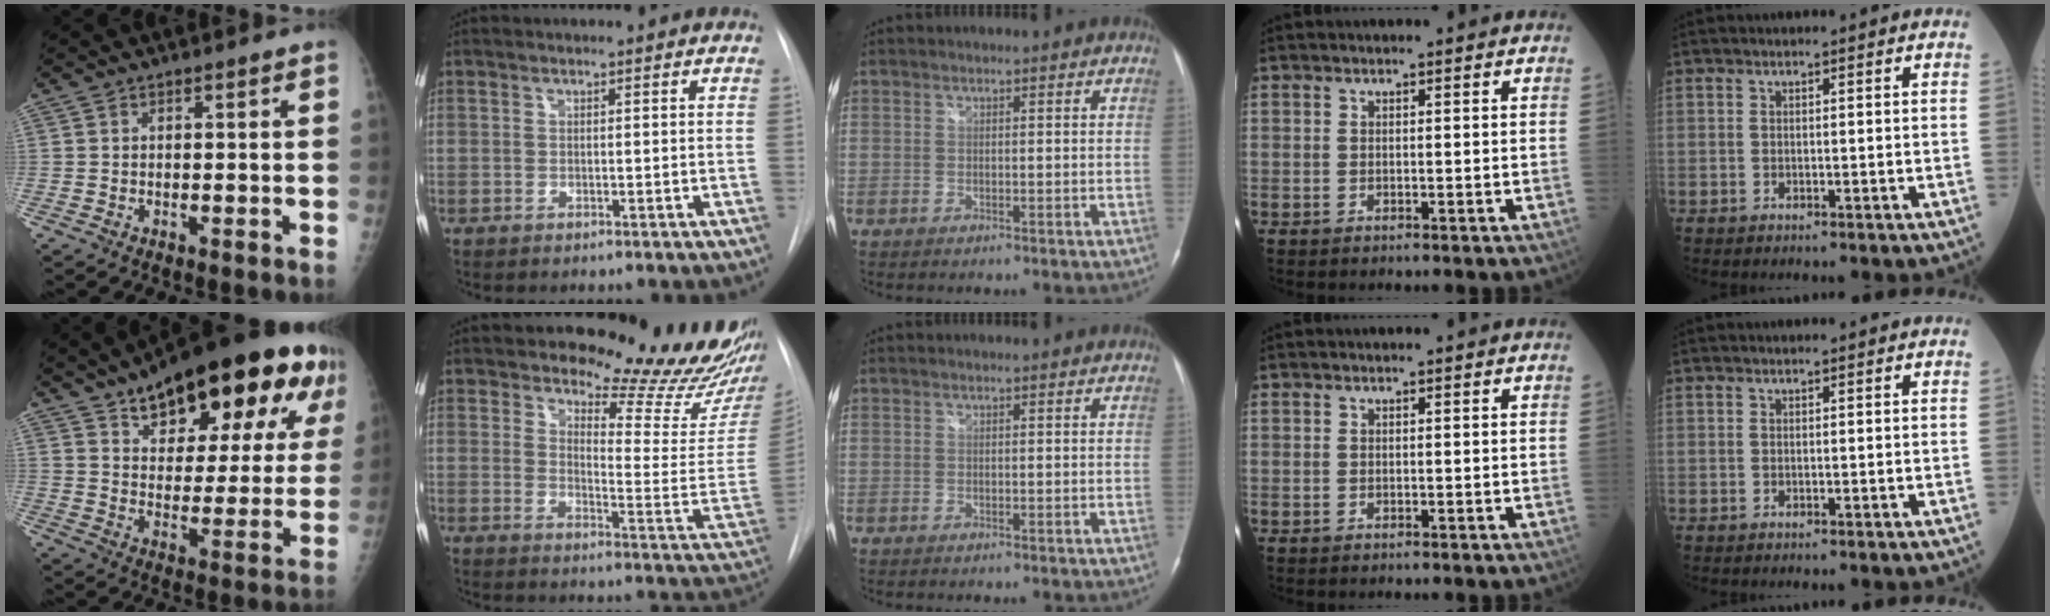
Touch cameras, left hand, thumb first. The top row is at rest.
{"thumb": {"total": 26.3, "force": [14.8, 11.2, 18.6], "torque": [-0.227, -0.016, 0.213]}, "index": {"total": 17.9, "force": [16.8, 2.1, 5.9], "torque": [-0.070, -0.134, 0.193]}}